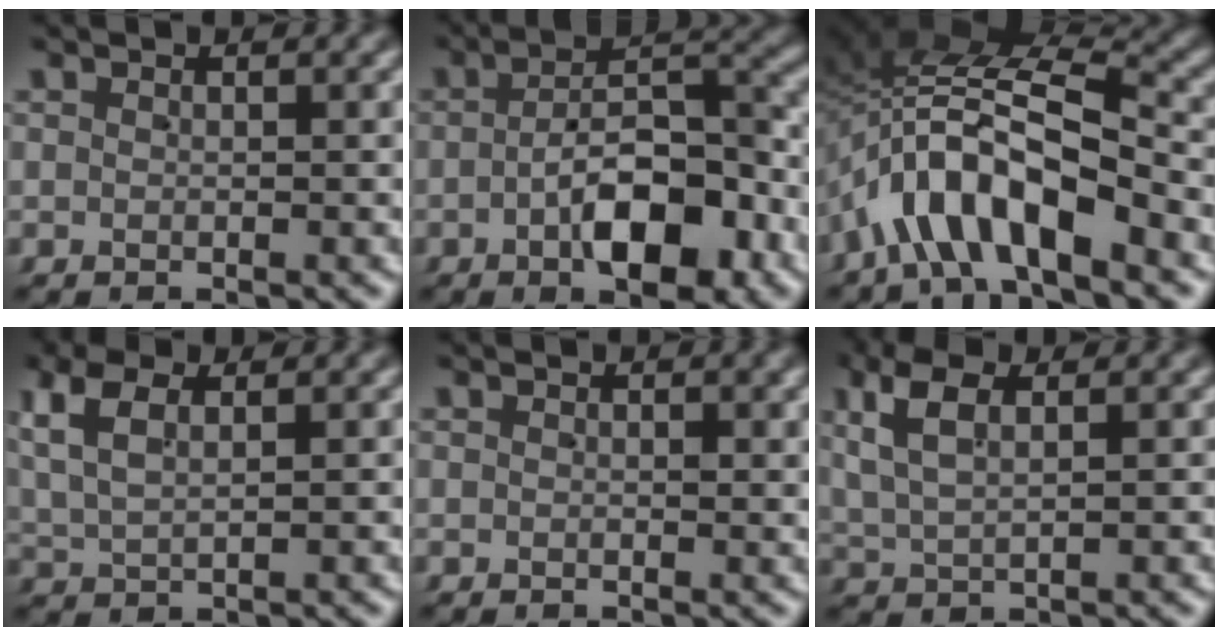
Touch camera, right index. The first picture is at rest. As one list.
[{"total": 7.6, "force": [-2.8, 3.1, 6.4], "torque": [-0.081, 0.004, -0.047]}, {"total": 10.6, "force": [0.1, 6.1, 8.7], "torque": [-0.175, 0.000, -0.005]}, {"total": 4.6, "force": [2.1, 3.0, 2.8], "torque": [-0.084, -0.001, 0.043]}, {"total": 0.6, "force": [0.2, 0.2, 0.5], "torque": [-0.008, -0.001, 0.004]}, {"total": 4.6, "force": [2.1, 2.6, 3.1], "torque": [-0.081, 0.005, 0.041]}]